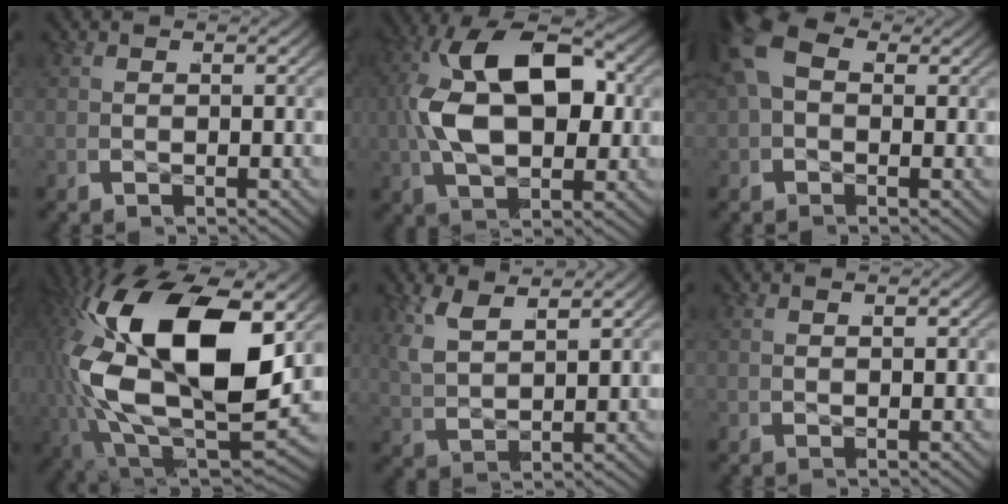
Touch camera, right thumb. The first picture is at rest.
{"total": 12.1, "force": [1.2, 6.8, 10.0], "torque": [-0.214, -0.018, 0.039]}
{"total": 5.2, "force": [0.7, 4.0, 3.3], "torque": [-0.074, -0.008, 0.016]}
{"total": 22.4, "force": [0.7, 12.8, 18.4], "torque": [-0.406, -0.053, 0.045]}
{"total": 3.4, "force": [2.2, 1.4, 2.2], "torque": [-0.058, -0.007, 0.058]}
{"total": 0.6, "force": [0.3, 0.3, 0.4], "torque": [-0.006, -0.003, 0.011]}